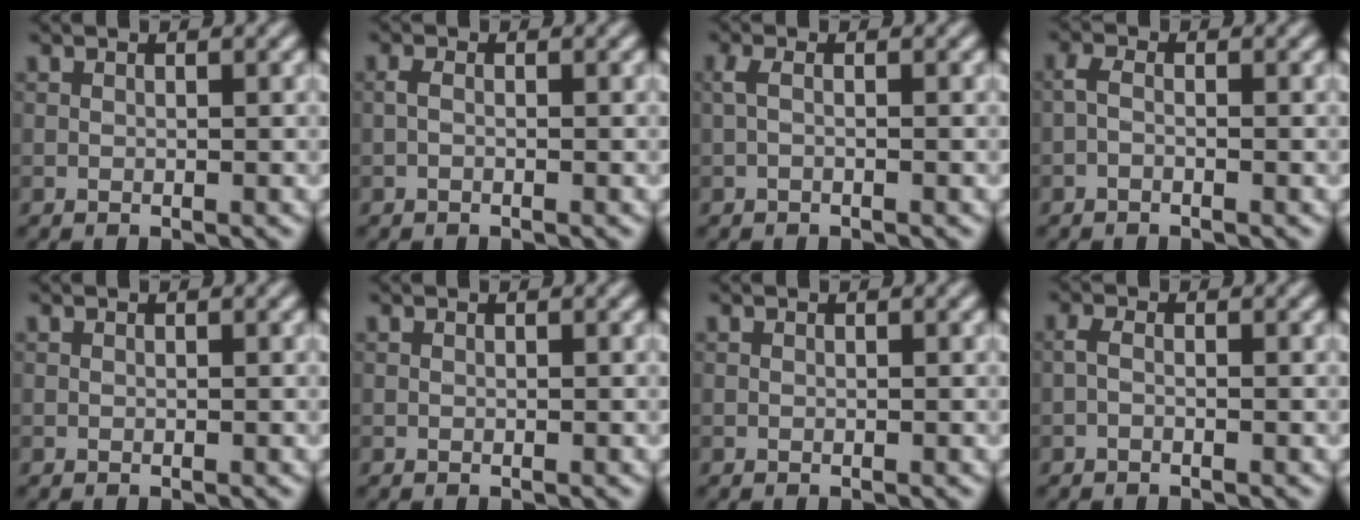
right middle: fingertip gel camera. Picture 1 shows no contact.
{"total": 0.8, "force": [-0.4, 0.3, 0.7], "torque": [-0.018, 0.000, -0.010]}
{"total": 1.2, "force": [-0.2, 0.3, 1.1], "torque": [-0.027, 0.001, -0.008]}
{"total": 1.3, "force": [-0.6, 0.5, 1.0], "torque": [-0.023, 0.001, -0.017]}
{"total": 0.0}
{"total": 0.0}
{"total": 0.0}
{"total": 1.1, "force": [-0.5, 0.4, 0.9], "torque": [-0.022, 0.002, -0.014]}